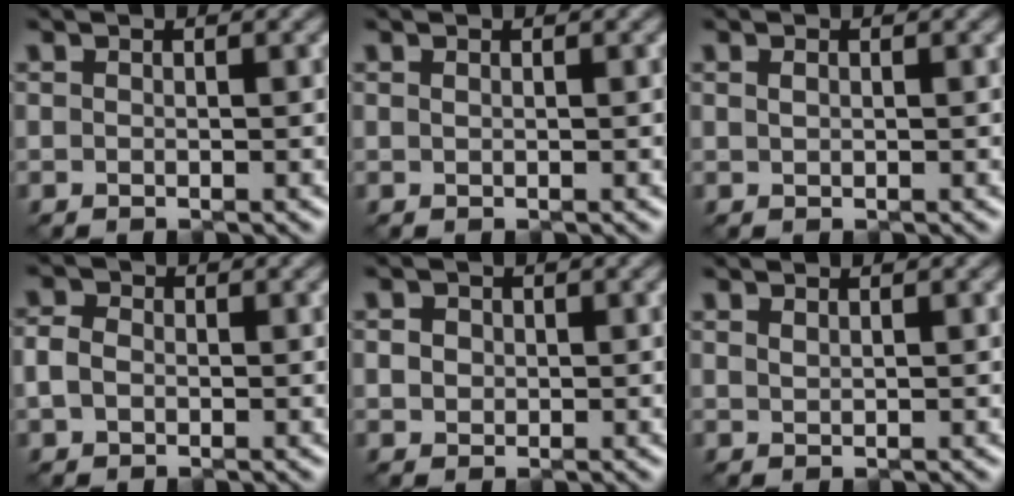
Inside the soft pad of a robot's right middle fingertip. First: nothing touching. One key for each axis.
{"total": 0.0}
{"total": 0.5, "fx": 0.2, "fy": 0.3, "fz": 0.4, "tx": -0.009, "ty": 0.001, "tz": 0.005}
{"total": 2.1, "fx": -0.3, "fy": 1.7, "fz": 1.3, "tx": -0.027, "ty": 0.001, "tz": -0.011}
{"total": 1.3, "fx": 0.1, "fy": 1.2, "fz": 0.5, "tx": -0.007, "ty": -0.002, "tz": 0.001}
{"total": 0.6, "fx": 0.5, "fy": 0.2, "fz": 0.3, "tx": -0.008, "ty": 0.000, "tz": 0.011}